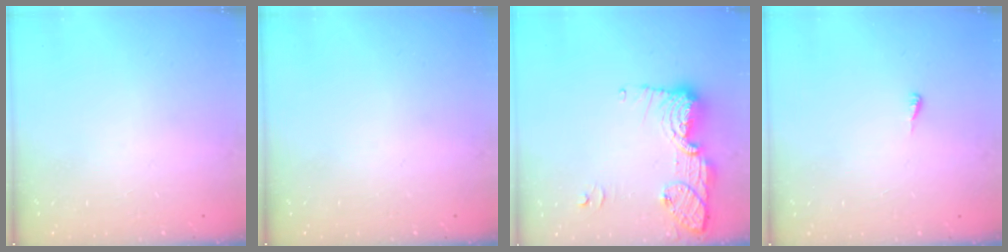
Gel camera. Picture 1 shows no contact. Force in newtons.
{"total": 0.0}
{"total": 14.5, "press": 14.3, "slide": 2.9}
{"total": 4.4, "press": 4.4, "slide": 0.5}